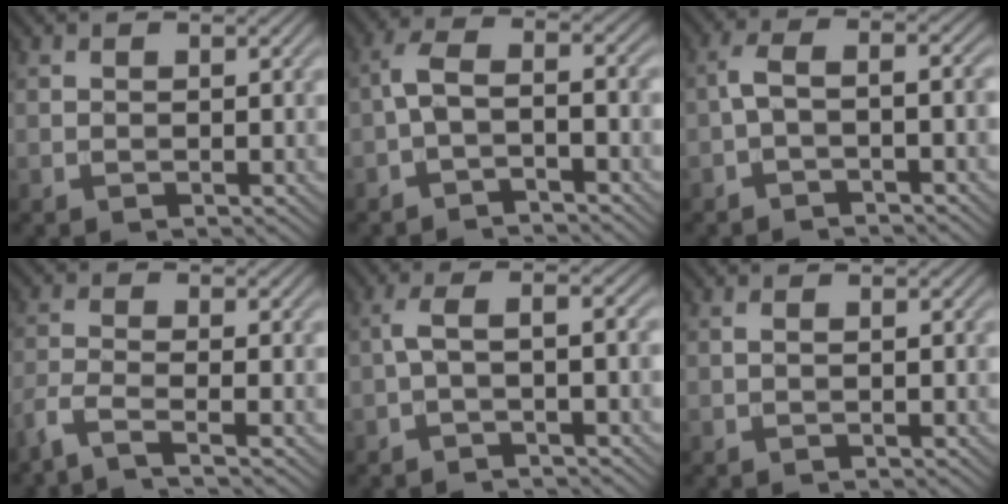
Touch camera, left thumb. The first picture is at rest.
{"total": 4.1, "force": [-2.2, 1.3, 3.3], "torque": [-0.072, 0.009, -0.052]}
{"total": 3.5, "force": [-1.6, 0.9, 2.9], "torque": [-0.060, 0.008, -0.038]}
{"total": 4.0, "force": [-2.9, 0.7, 2.7], "torque": [-0.056, -0.005, -0.077]}
{"total": 3.5, "force": [-1.2, 0.7, 3.2], "torque": [-0.058, 0.011, -0.031]}
{"total": 0.6, "force": [-0.1, 0.0, 0.6], "torque": [-0.012, 0.001, -0.003]}